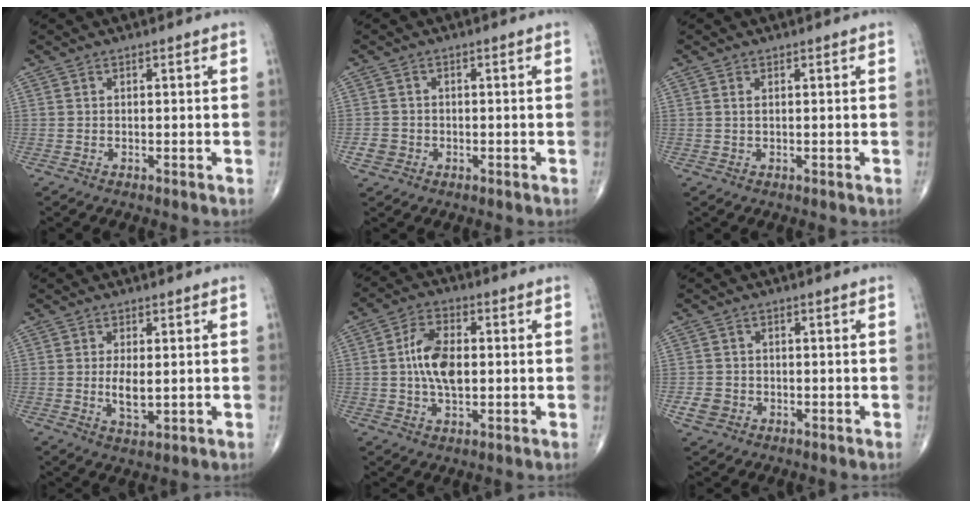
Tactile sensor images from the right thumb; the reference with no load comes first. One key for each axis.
{"total": 2.4, "fx": -0.8, "fy": 2.2, "fz": 0.7, "tx": -0.007, "ty": 0.006, "tz": -0.015}
{"total": 0.8, "fx": 0.3, "fy": 0.3, "fz": 0.7, "tx": -0.021, "ty": 0.004, "tz": 0.008}
{"total": 4.4, "fx": 0.1, "fy": 1.8, "fz": 4.0, "tx": -0.075, "ty": -0.012, "tz": 0.006}
{"total": 9.3, "fx": 0.3, "fy": 5.0, "fz": 7.8, "tx": -0.143, "ty": 0.007, "tz": 0.003}
{"total": 3.1, "fx": -1.0, "fy": 2.7, "fz": 1.2, "tx": -0.016, "ty": 0.005, "tz": -0.015}